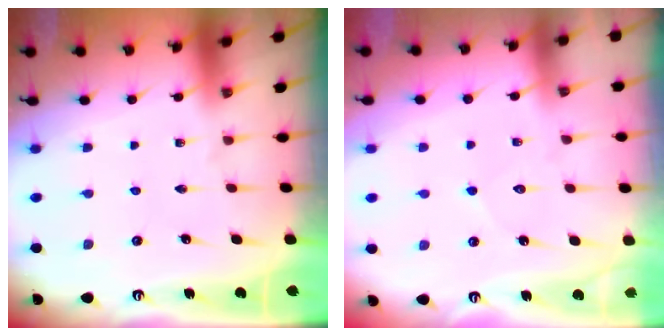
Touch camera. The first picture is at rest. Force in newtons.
{"total": 4.5, "press": 4.5, "slide": 0.4}